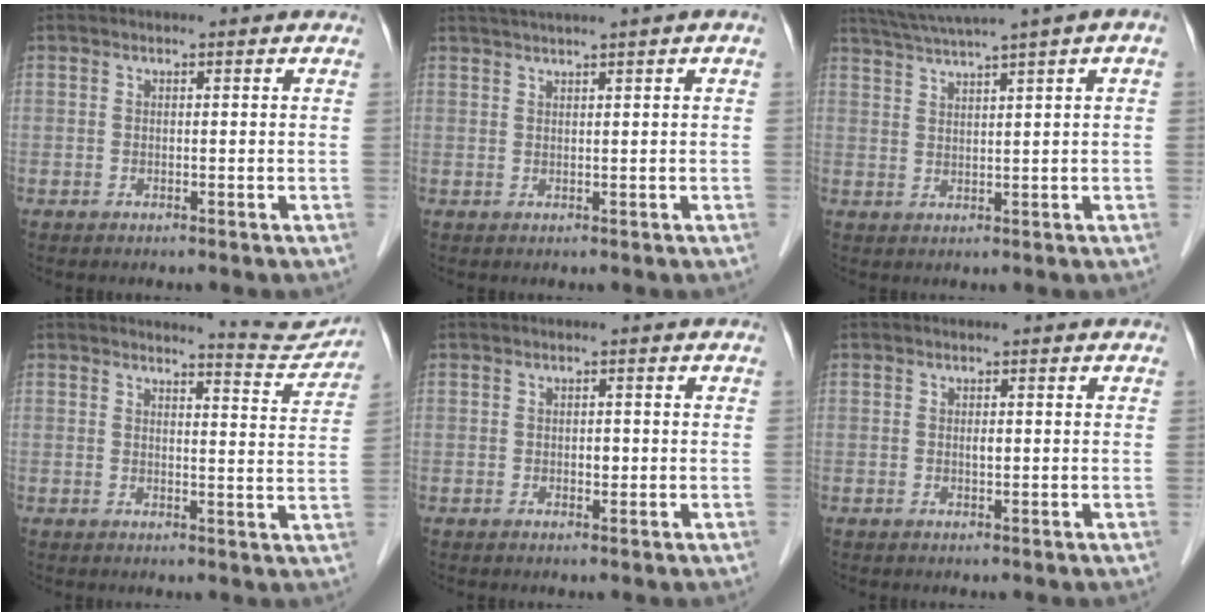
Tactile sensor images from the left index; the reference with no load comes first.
{"total": 3.7, "force": [2.4, -0.8, 2.6], "torque": [-0.050, 0.018, 0.048]}
{"total": 8.2, "force": [5.4, -1.0, 6.1], "torque": [-0.098, 0.035, 0.089]}
{"total": 5.8, "force": [5.8, -0.1, -0.2], "torque": [-0.002, -0.032, 0.059]}
{"total": 1.2, "force": [-0.1, 0.8, 0.9], "torque": [-0.014, 0.001, 0.000]}
{"total": 0.8, "force": [0.1, 0.3, 0.7], "torque": [-0.013, -0.001, 0.002]}